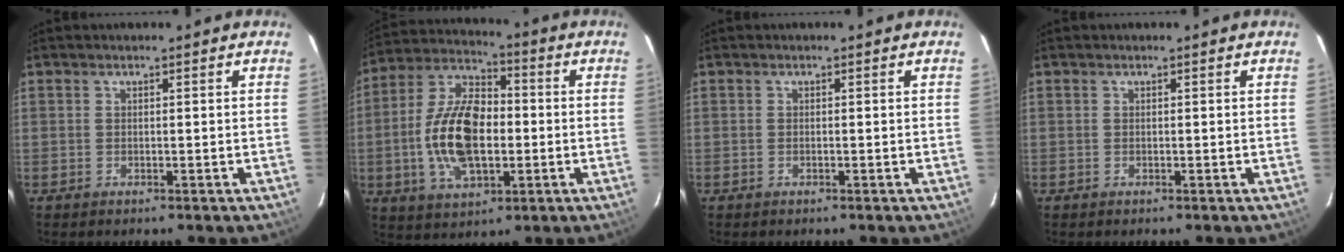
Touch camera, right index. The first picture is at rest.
{"total": 16.1, "force": [-2.2, 8.5, 13.5], "torque": [-0.272, 0.011, -0.039]}
{"total": 0.0}
{"total": 0.0}